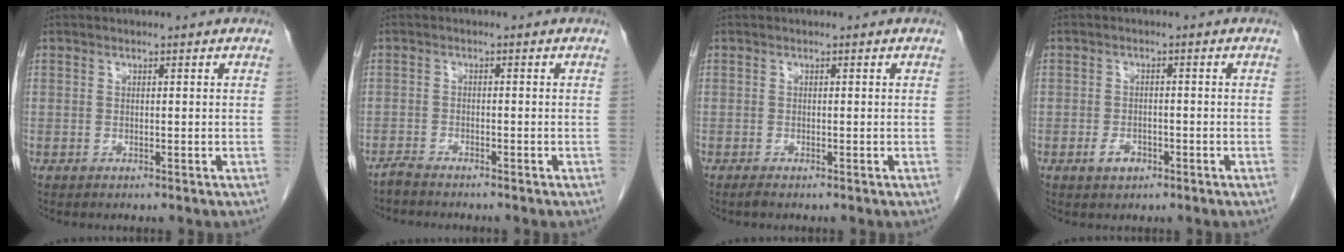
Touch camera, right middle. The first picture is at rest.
{"total": 2.9, "force": [-2.7, 0.5, 0.9], "torque": [-0.019, -0.006, -0.040]}
{"total": 0.6, "force": [-0.5, 0.0, 0.3], "torque": [-0.011, -0.002, -0.010]}
{"total": 2.4, "force": [-1.3, 1.5, 1.4], "torque": [-0.026, 0.003, -0.015]}